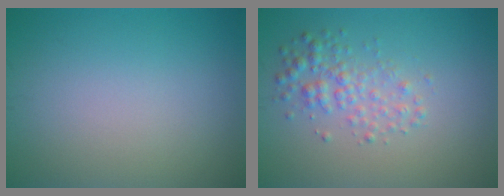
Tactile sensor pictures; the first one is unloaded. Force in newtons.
{"total": 2.6, "press": 2.6, "slide": 0.0}